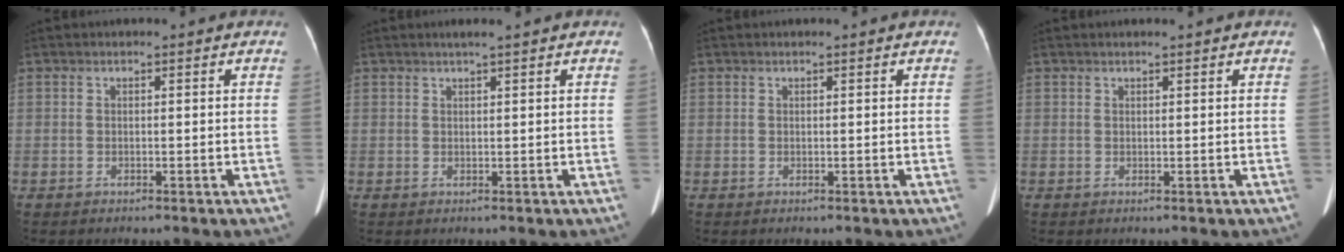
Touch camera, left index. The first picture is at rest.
{"total": 1.7, "force": [1.2, -0.3, 1.1], "torque": [-0.017, 0.008, 0.021]}
{"total": 0.0}
{"total": 0.9, "force": [0.8, -0.2, 0.4], "torque": [-0.008, 0.010, 0.015]}